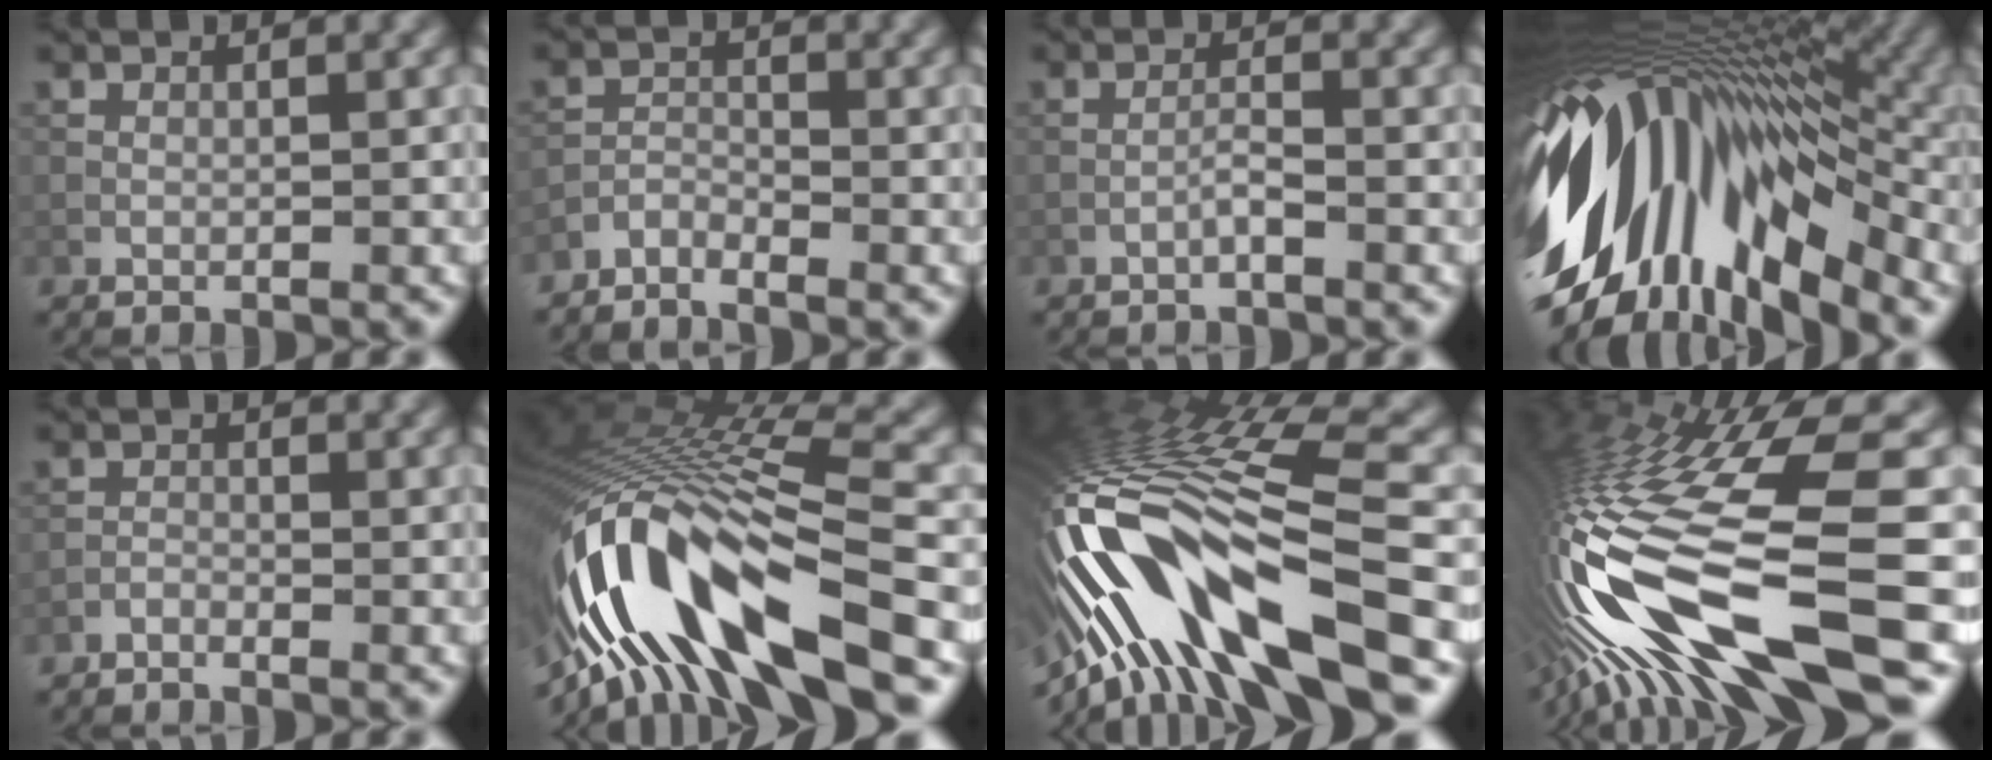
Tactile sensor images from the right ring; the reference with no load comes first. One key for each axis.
{"total": 1.6, "fx": -1.6, "fy": 0.4, "fz": 0.1, "tx": -0.008, "ty": 0.001, "tz": -0.036}
{"total": 0.8, "fx": -0.4, "fy": -0.2, "fz": 0.7, "tx": -0.015, "ty": 0.009, "tz": -0.008}
{"total": 16.1, "fx": -2.2, "fy": 8.6, "fz": 13.4, "tx": -0.244, "ty": 0.006, "tz": -0.049}
{"total": 0.7, "fx": -0.7, "fy": 0.1, "fz": 0.0, "tx": -0.004, "ty": 0.002, "tz": -0.014}
{"total": 15.6, "fx": -6.0, "fy": 4.6, "fz": 13.7, "tx": -0.273, "ty": 0.011, "tz": -0.096}
{"total": 15.9, "fx": -5.7, "fy": 4.4, "fz": 14.2, "tx": -0.274, "ty": 0.008, "tz": -0.095}
{"total": 16.6, "fx": -5.2, "fy": 3.2, "fz": 15.4, "tx": -0.296, "ty": -0.018, "tz": -0.077}